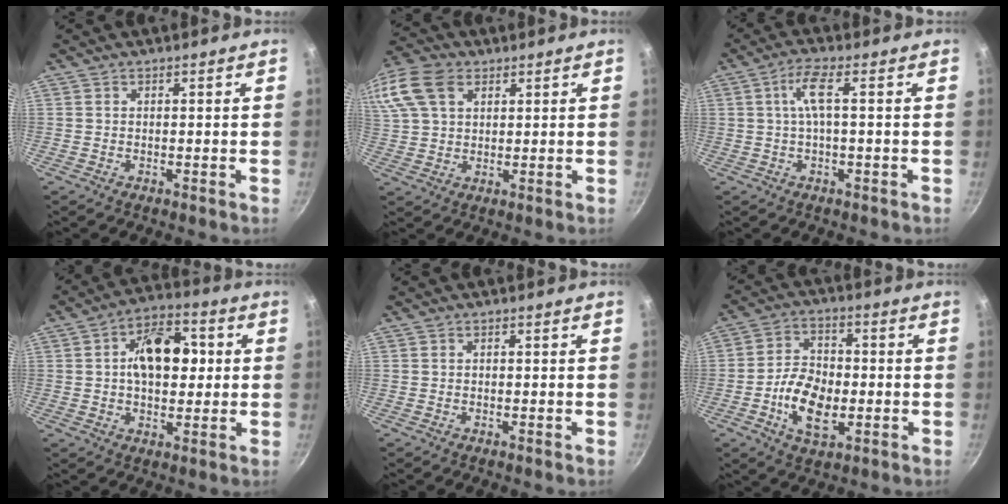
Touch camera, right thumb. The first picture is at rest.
{"total": 19.4, "force": [8.4, 13.4, 11.3], "torque": [-0.277, 0.047, 0.159]}
{"total": 5.0, "force": [0.3, 0.7, 4.9], "torque": [-0.105, 0.010, 0.006]}
{"total": 13.0, "force": [1.8, 8.1, 10.0], "torque": [-0.116, 0.014, 0.014]}
{"total": 0.0}
{"total": 11.2, "force": [-2.6, 6.8, 8.5], "torque": [-0.139, 0.016, -0.050]}